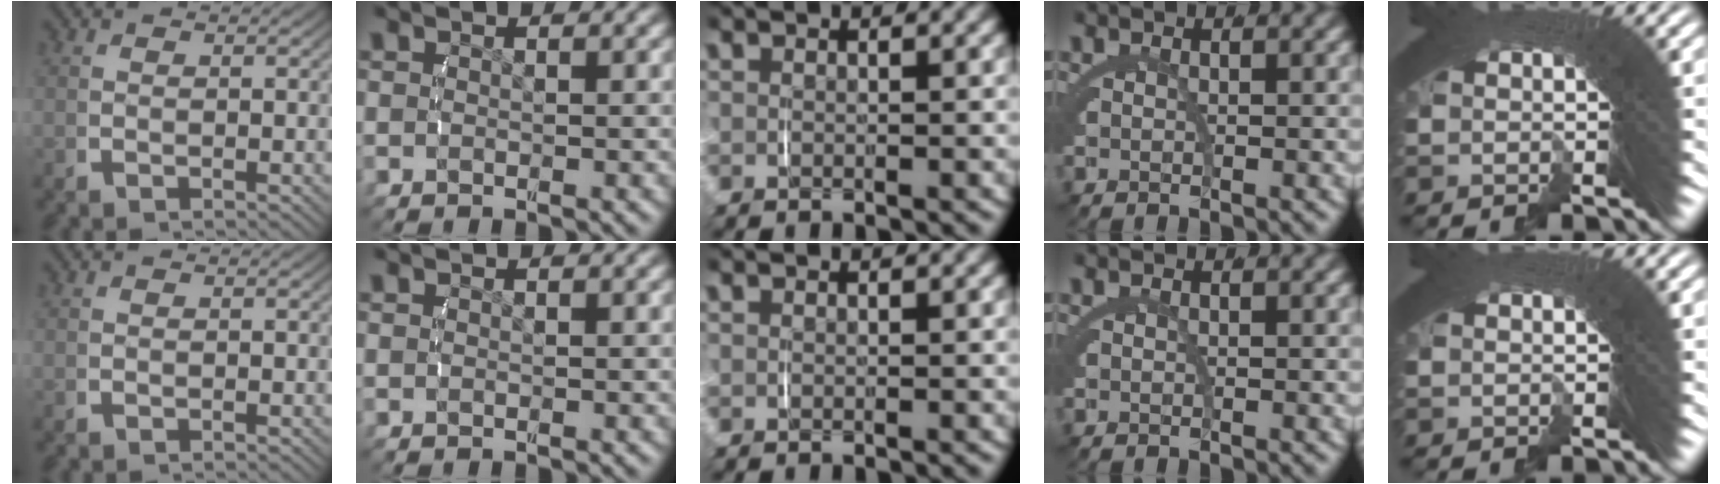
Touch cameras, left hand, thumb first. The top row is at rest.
{}